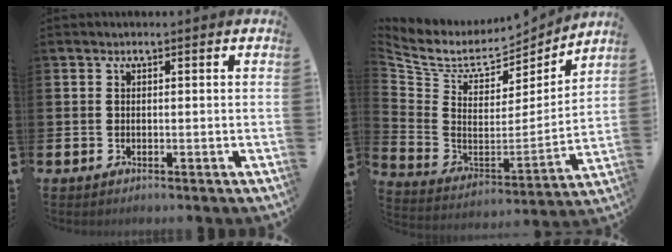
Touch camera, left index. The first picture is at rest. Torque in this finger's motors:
{"motor_torque": [-1.21, -0.92, -0.34, -0.02]}